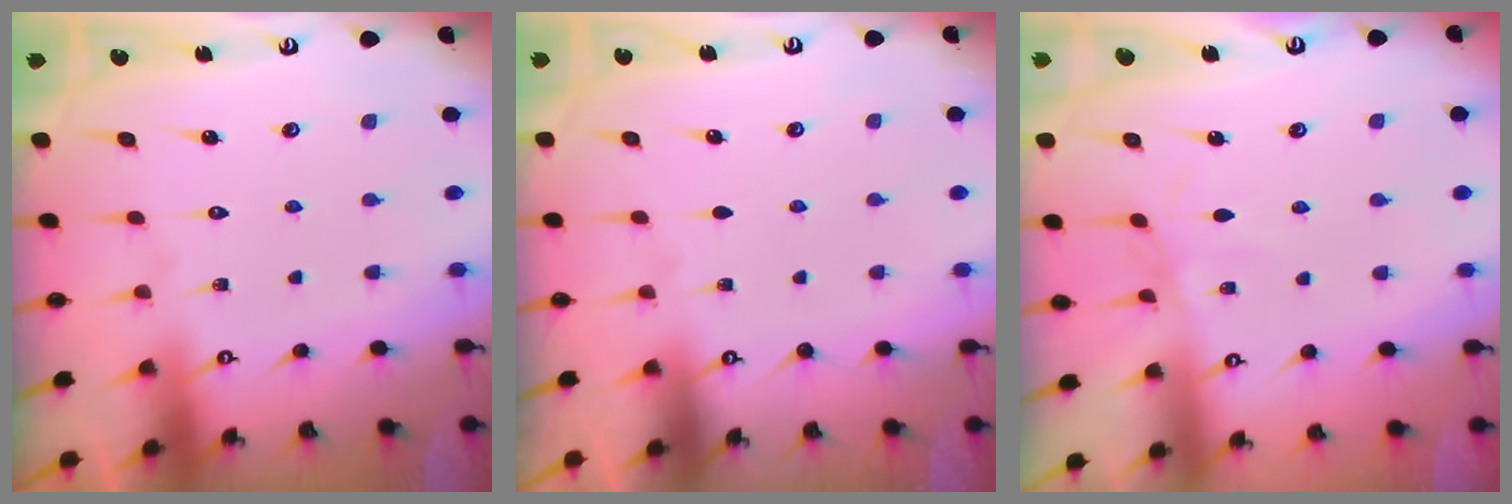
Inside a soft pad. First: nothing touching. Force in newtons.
{"total": 0.0}
{"total": 2.2, "press": 2.1, "slide": 0.5}